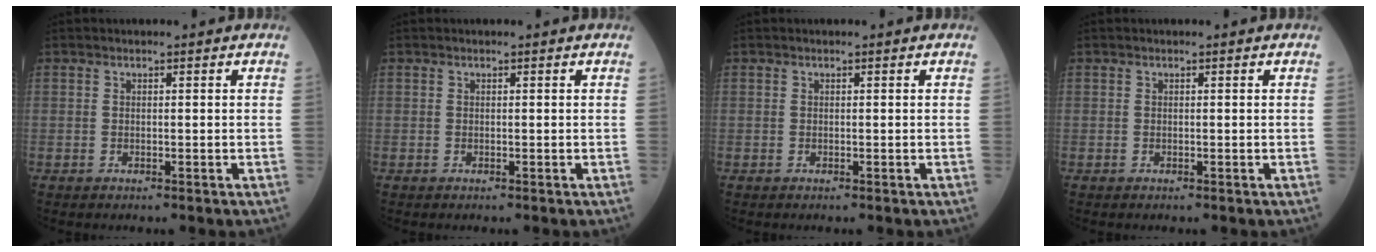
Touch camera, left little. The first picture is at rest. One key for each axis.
{"total": 0.0}
{"total": 0.0}
{"total": 0.0}